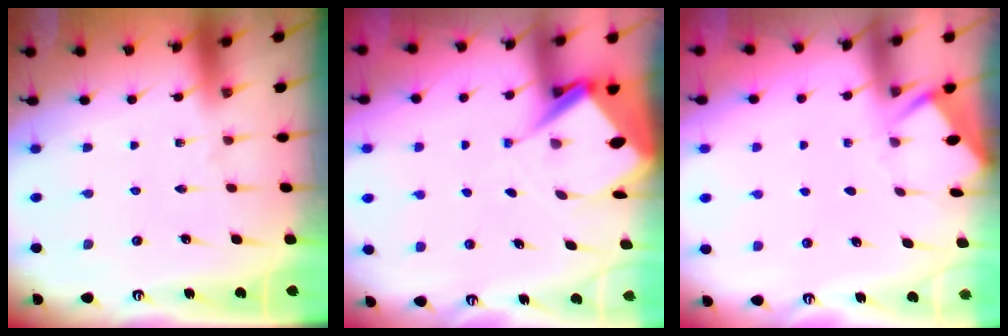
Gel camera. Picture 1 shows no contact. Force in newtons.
{"total": 8.2, "press": 8.1, "slide": 0.6}
{"total": 2.9, "press": 2.9, "slide": 0.3}